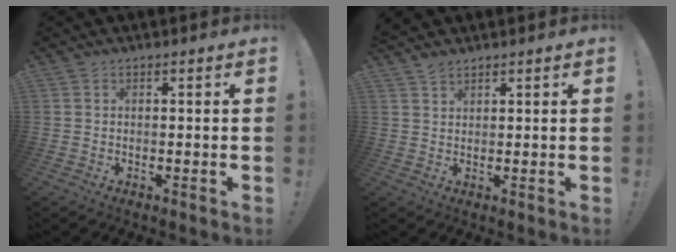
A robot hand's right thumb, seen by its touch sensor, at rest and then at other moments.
{"total": 2.4, "force": [2.2, 0.7, 0.9], "torque": [-0.016, -0.010, 0.040]}